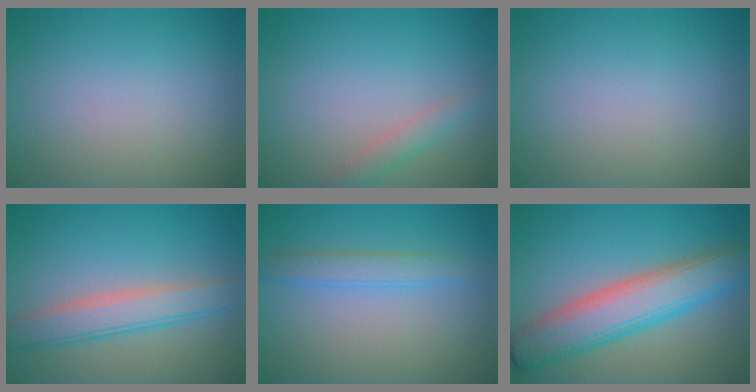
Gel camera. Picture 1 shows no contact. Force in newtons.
{"total": 1.6, "press": 1.6, "slide": 0.2}
{"total": 0.0}
{"total": 4.1, "press": 4.1, "slide": 0.1}
{"total": 2.2, "press": 2.2, "slide": 0.1}
{"total": 7.7, "press": 7.6, "slide": 0.5}